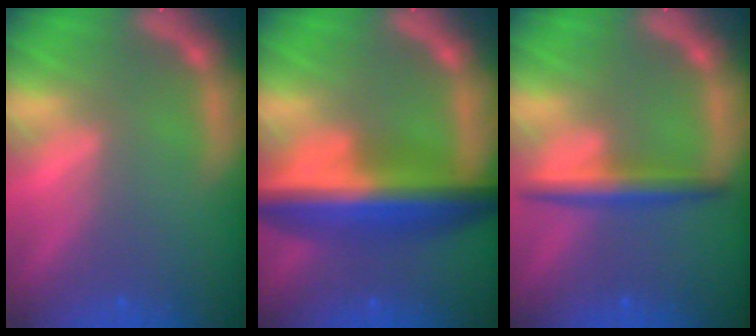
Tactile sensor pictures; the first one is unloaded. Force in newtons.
{"total": 9.5}
{"total": 3.5}